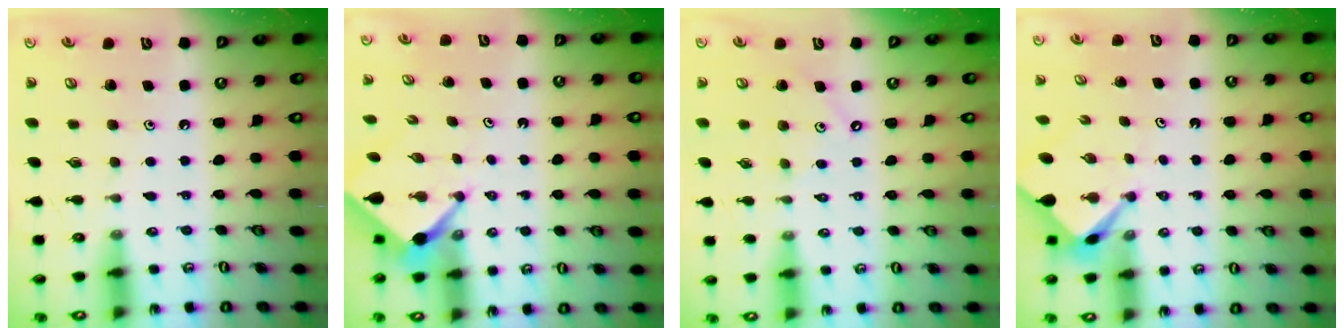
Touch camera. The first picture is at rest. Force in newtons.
{"total": 3.6, "press": 3.6, "slide": 0.3}
{"total": 4.1, "press": 4.1, "slide": 0.3}
{"total": 2.9, "press": 2.9, "slide": 0.4}